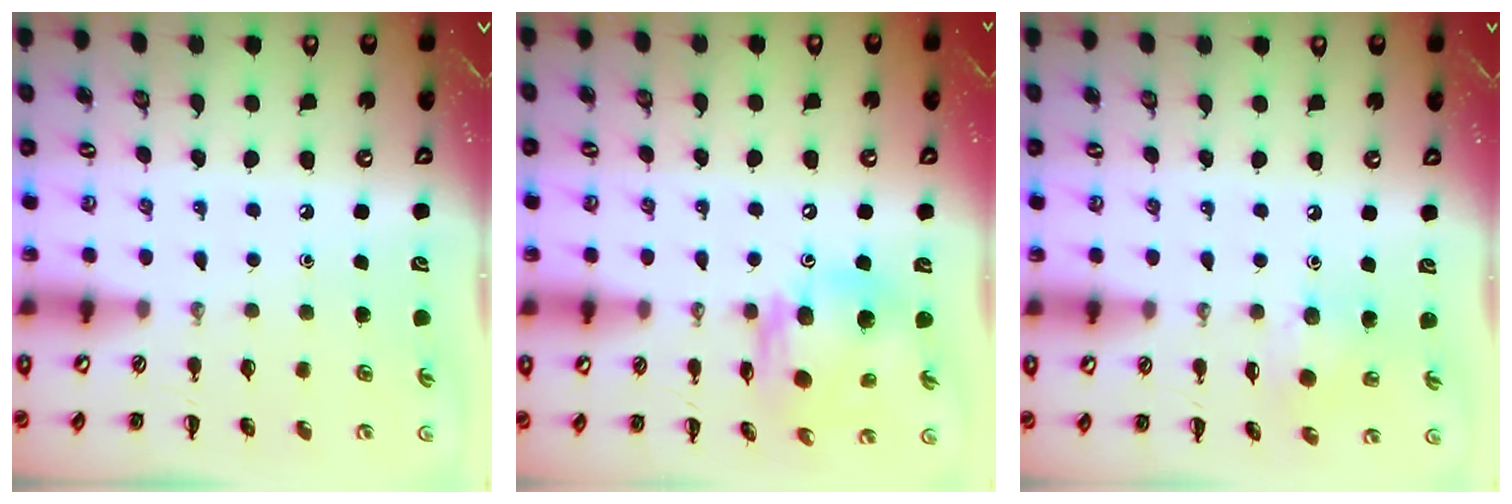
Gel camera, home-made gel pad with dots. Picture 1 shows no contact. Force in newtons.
{"total": 13.1, "press": 12.5, "slide": 3.8}
{"total": 5.2, "press": 5.1, "slide": 0.8}